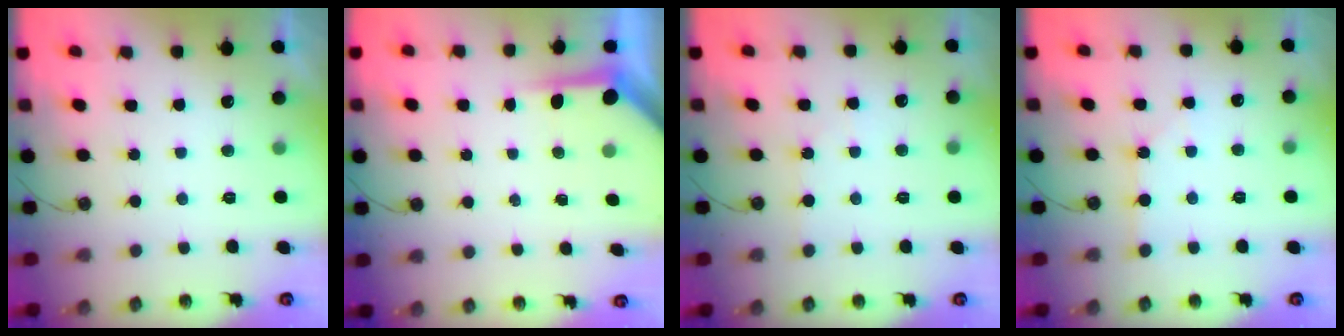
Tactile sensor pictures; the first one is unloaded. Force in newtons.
{"total": 4.0, "press": 4.0, "slide": 0.3}
{"total": 3.2, "press": 3.2, "slide": 0.5}
{"total": 1.1, "press": 1.1, "slide": 0.2}